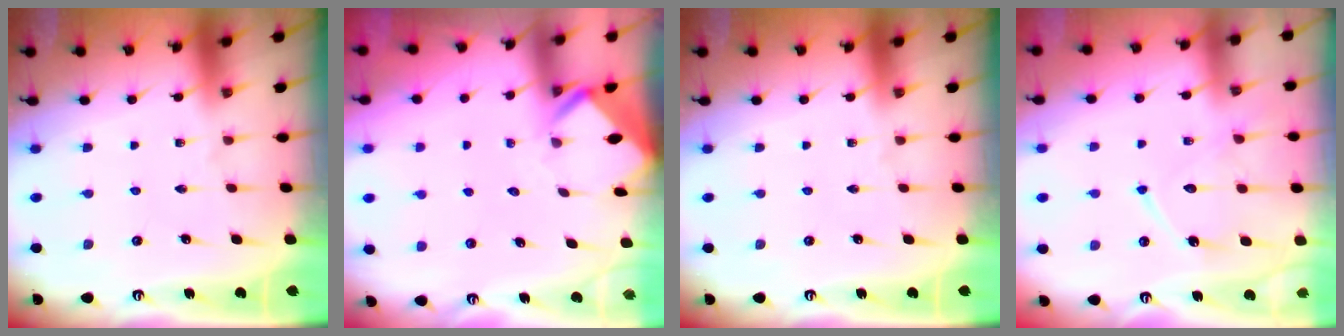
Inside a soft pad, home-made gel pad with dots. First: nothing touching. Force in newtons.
{"total": 2.8, "press": 2.8, "slide": 0.2}
{"total": 0.0}
{"total": 13.2, "press": 13.1, "slide": 1.2}